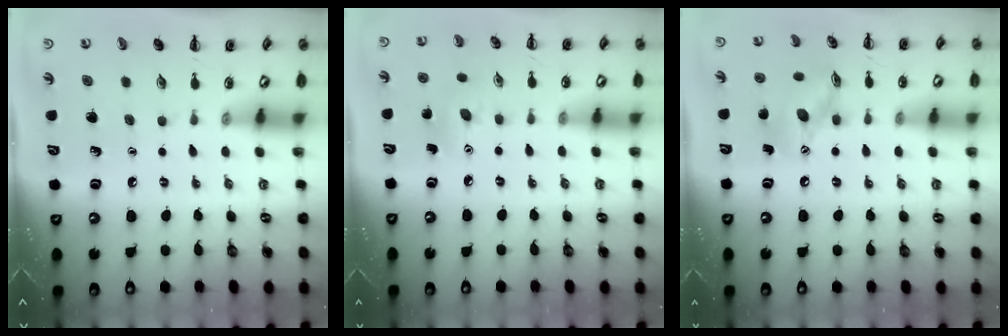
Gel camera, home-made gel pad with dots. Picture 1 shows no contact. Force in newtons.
{"total": 4.9, "press": 4.8, "slide": 1.0}
{"total": 11.7, "press": 11.7, "slide": 1.2}